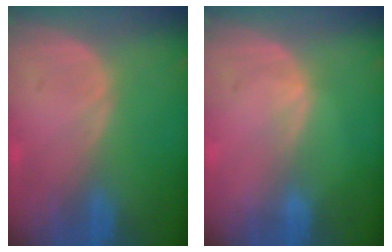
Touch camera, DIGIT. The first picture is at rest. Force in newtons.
{"total": 0.9, "press": 0.8, "slide": 0.2}